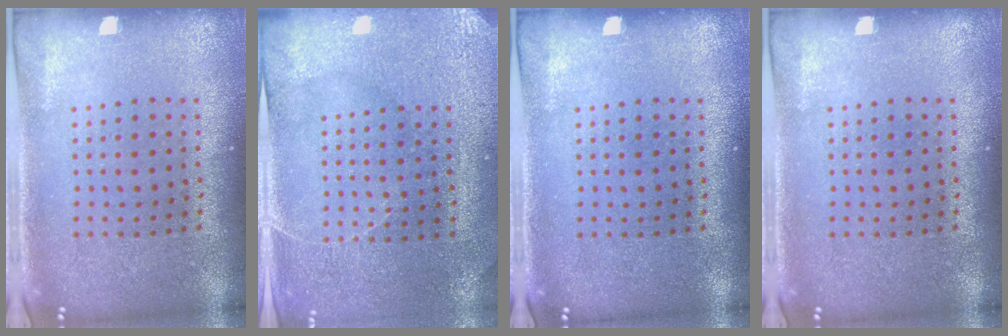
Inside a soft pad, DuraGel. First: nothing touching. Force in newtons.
{"total": 3.0, "press": 2.9, "slide": 0.6}
{"total": 0.0}
{"total": 0.0}